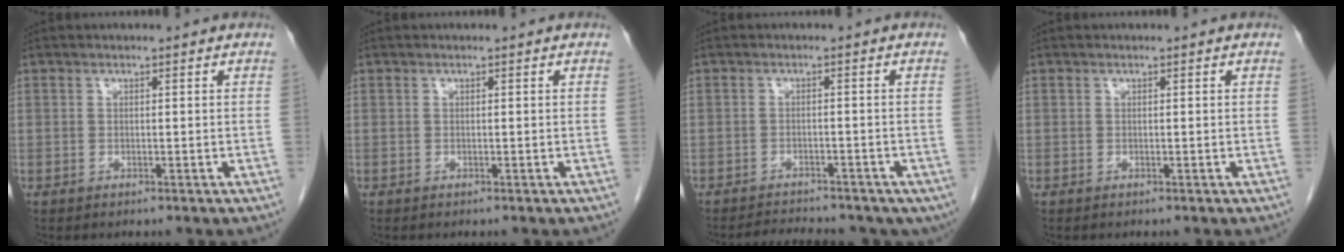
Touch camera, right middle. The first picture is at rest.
{"total": 0.0}
{"total": 10.4, "force": [-7.9, 4.8, 4.6], "torque": [-0.082, 0.005, -0.092]}
{"total": 0.0}